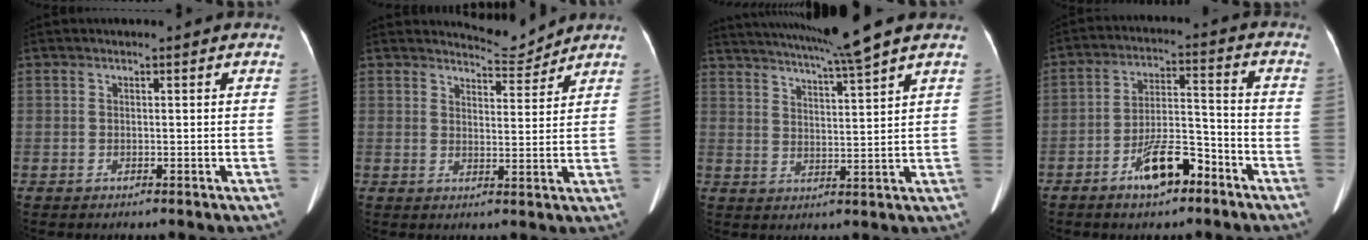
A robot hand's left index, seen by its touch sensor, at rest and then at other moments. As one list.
[{"total": 3.9, "force": [3.8, -0.2, -0.6], "torque": [0.001, -0.017, 0.061]}, {"total": 11.5, "force": [9.8, -1.9, 5.6], "torque": [-0.102, -0.005, 0.149]}, {"total": 8.9, "force": [-5.7, 2.7, 6.2], "torque": [-0.117, 0.010, -0.096]}]